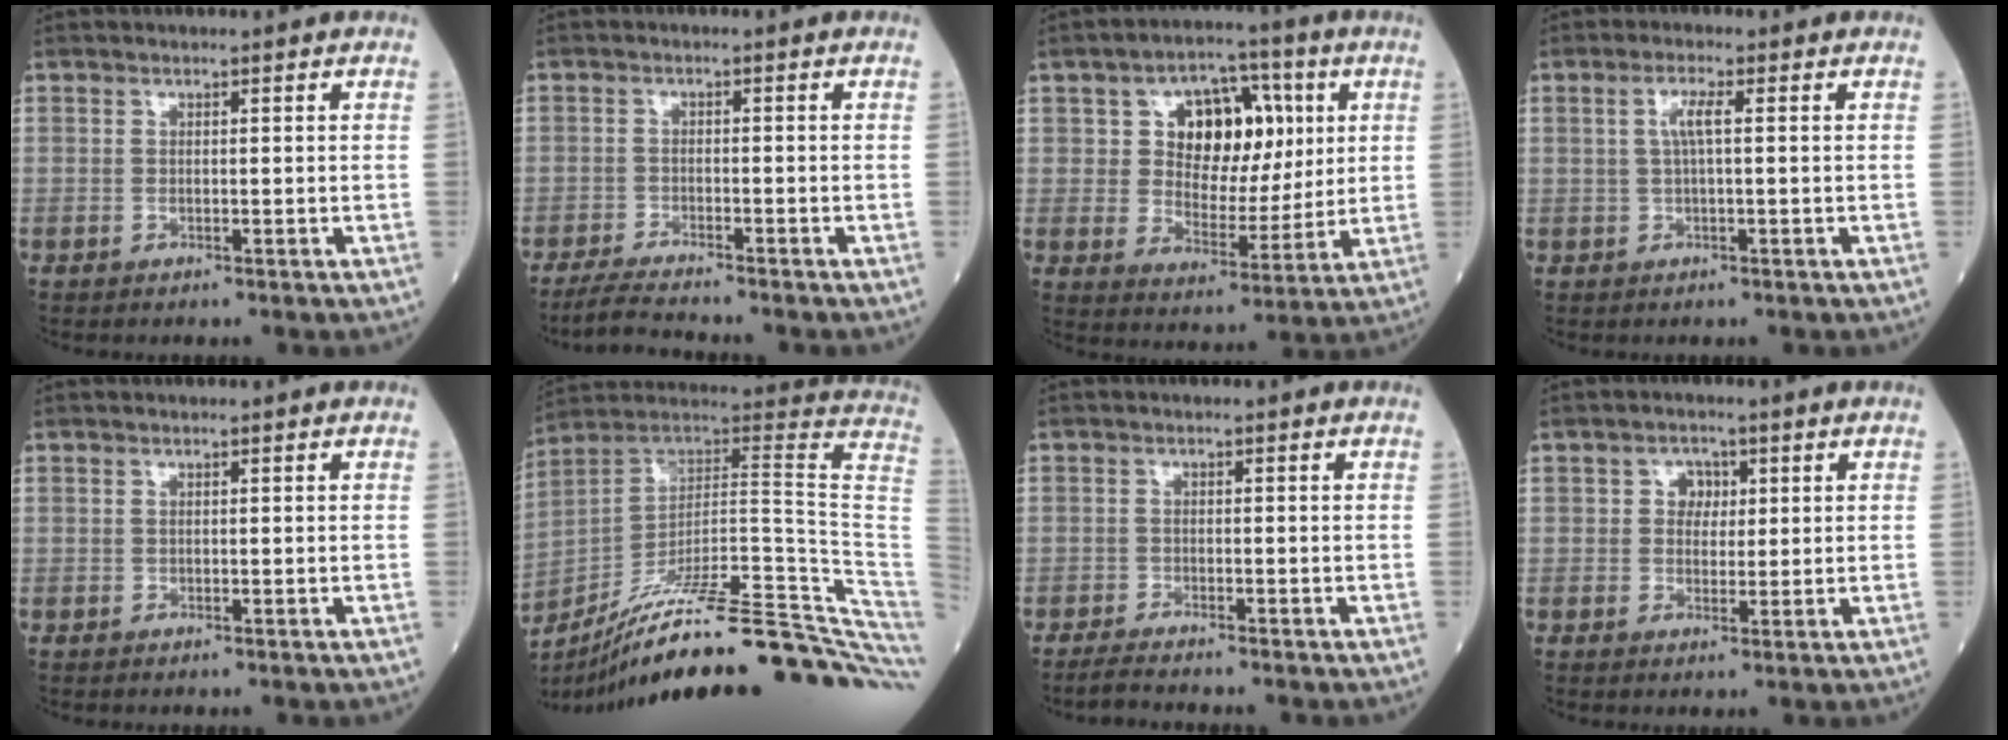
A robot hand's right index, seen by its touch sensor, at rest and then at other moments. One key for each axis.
{"total": 4.5, "fx": -4.2, "fy": -0.4, "fz": 1.5, "tx": -0.031, "ty": -0.020, "tz": -0.075}
{"total": 12.3, "fx": 3.6, "fy": 7.5, "fz": 9.0, "tx": -0.134, "ty": 0.026, "tz": 0.062}
{"total": 2.7, "fx": 0.5, "fy": 0.3, "fz": 2.6, "tx": -0.056, "ty": 0.007, "tz": 0.012}
{"total": 0.0}
{"total": 34.3, "fx": -26.5, "fy": 2.4, "fz": 21.6, "tx": -0.196, "ty": 0.002, "tz": -0.378}
{"total": 2.4, "fx": -2.3, "fy": -0.2, "fz": 0.6, "tx": -0.020, "ty": -0.011, "tz": -0.042}
{"total": 3.0, "fx": 0.9, "fy": 2.4, "fz": 1.6, "tx": -0.020, "ty": 0.005, "tz": 0.013}